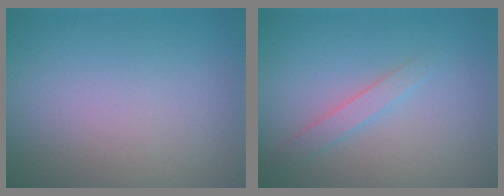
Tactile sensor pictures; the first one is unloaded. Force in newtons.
{"total": 1.6, "press": 1.6, "slide": 0.1}